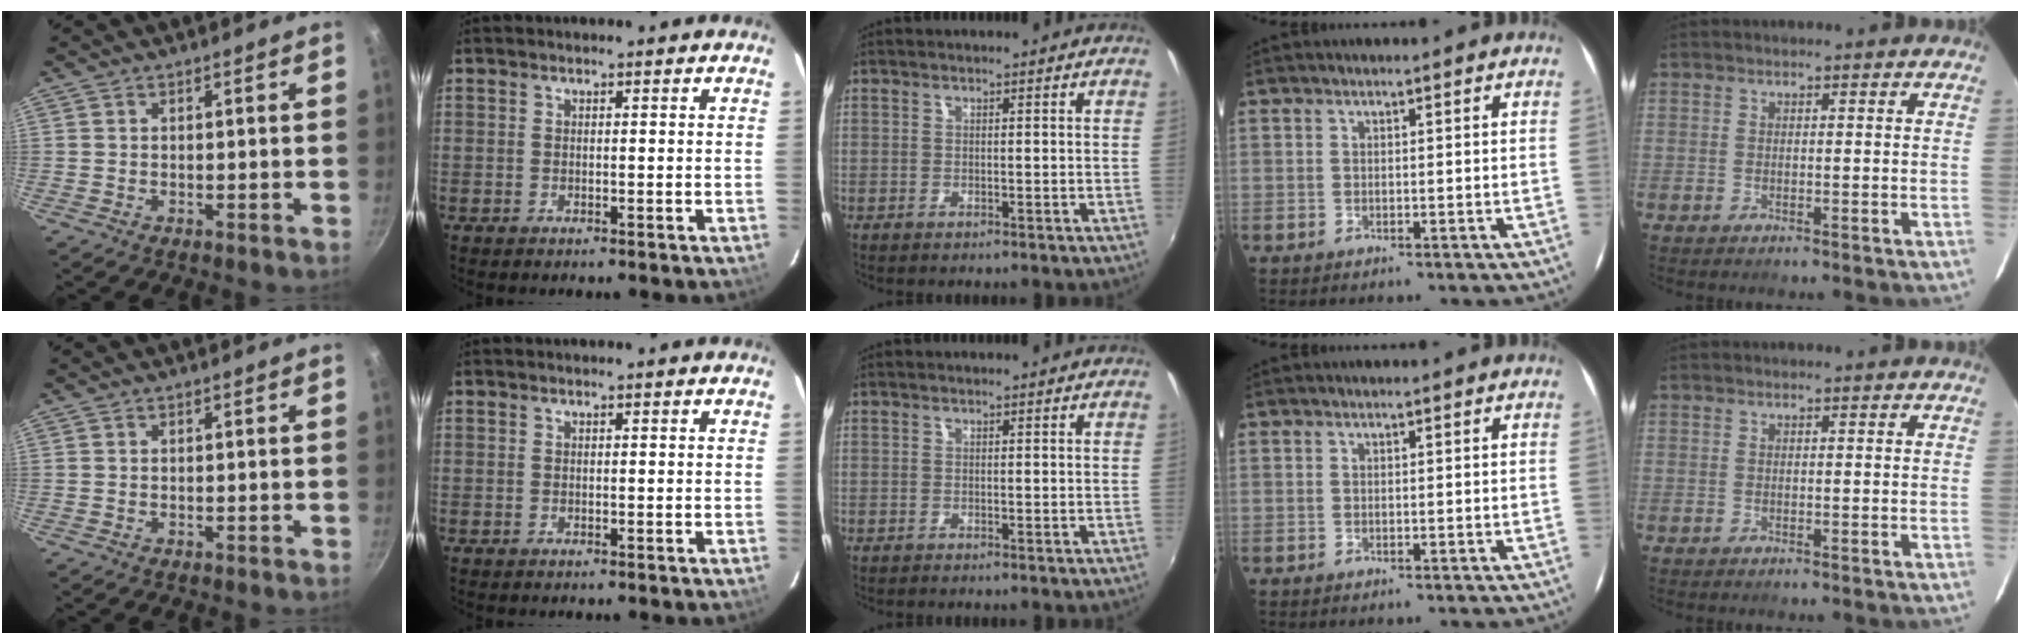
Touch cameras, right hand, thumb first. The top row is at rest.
{}